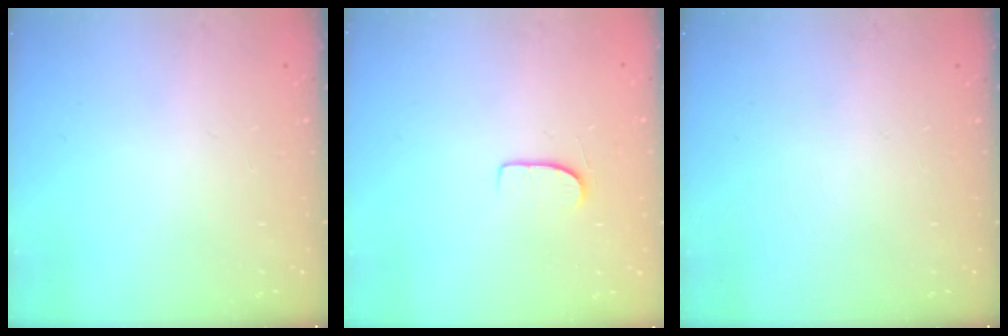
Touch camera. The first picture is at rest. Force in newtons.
{"total": 6.1, "press": 6.1, "slide": 0.5}
{"total": 0.0}